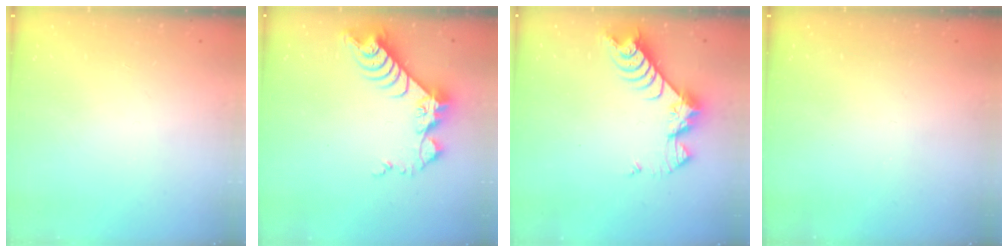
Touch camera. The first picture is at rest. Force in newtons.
{"total": 9.3, "press": 9.3, "slide": 0.7}
{"total": 7.6, "press": 7.5, "slide": 0.7}
{"total": 0.0}